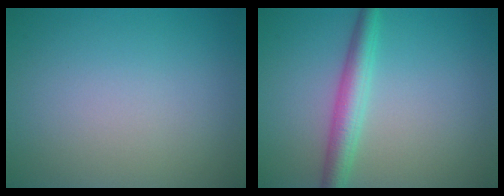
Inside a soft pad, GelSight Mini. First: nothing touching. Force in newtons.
{"total": 3.4, "press": 3.4, "slide": 0.0}